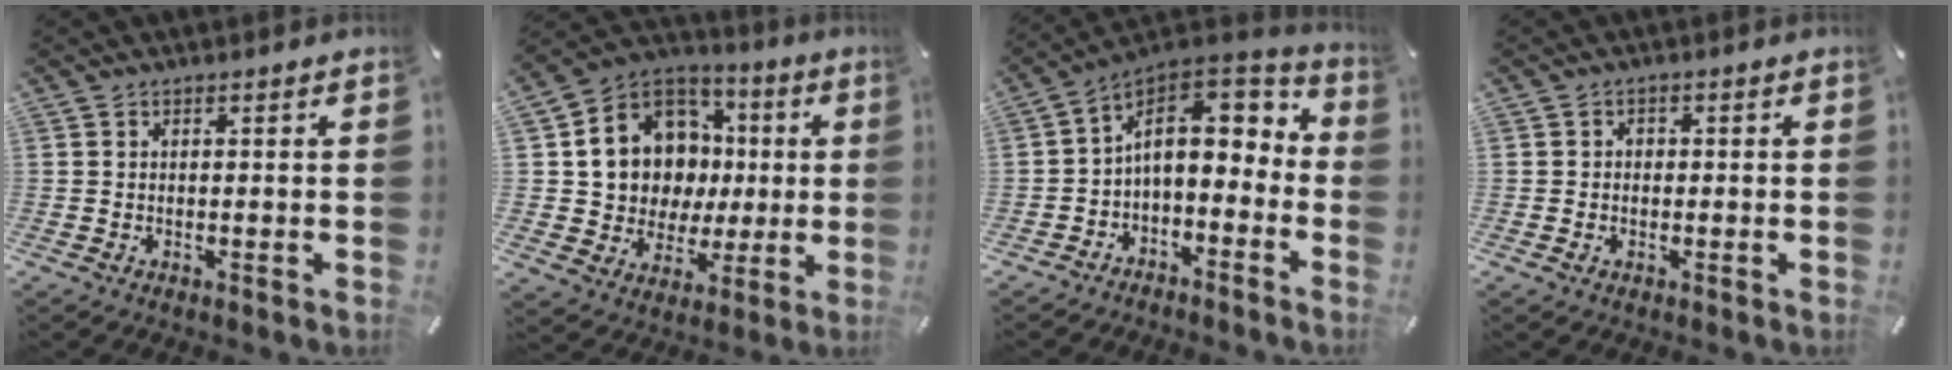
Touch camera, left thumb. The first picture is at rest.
{"total": 14.2, "force": [2.0, 13.2, 5.0], "torque": [-0.103, -0.020, 0.056]}
{"total": 11.7, "force": [2.1, 7.9, 8.4], "torque": [-0.117, -0.014, 0.040]}
{"total": 1.7, "force": [-0.6, 1.4, 0.8], "torque": [-0.016, 0.005, -0.014]}